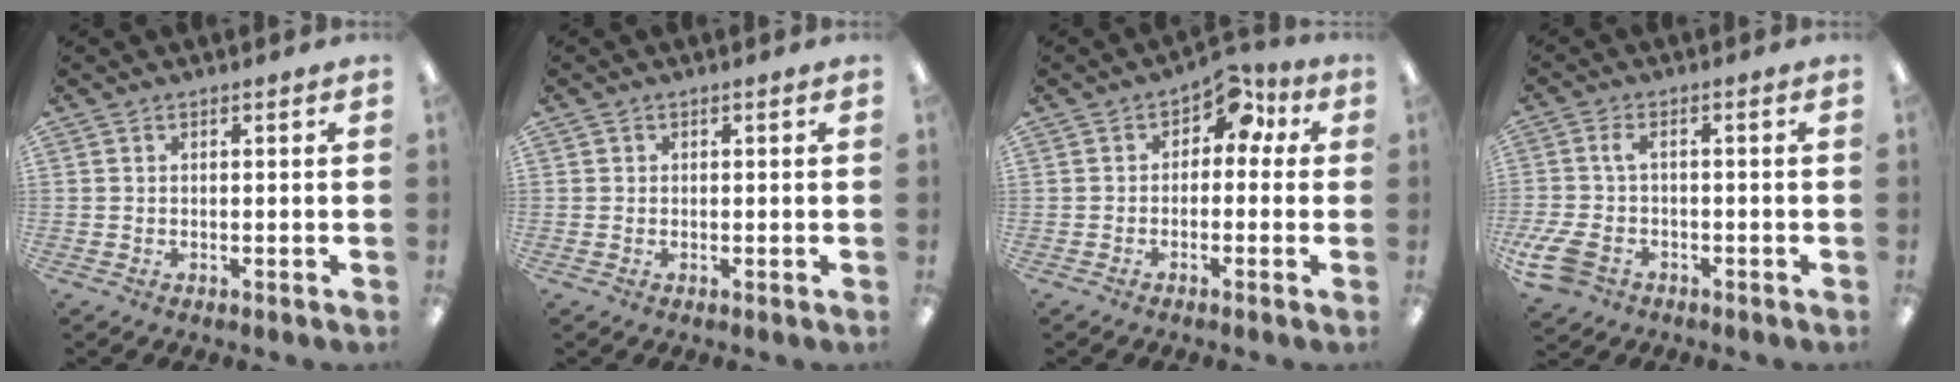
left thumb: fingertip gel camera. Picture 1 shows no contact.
{"total": 0.6, "force": [0.0, 0.6, 0.0], "torque": [0.002, 0.004, -0.002]}
{"total": 6.4, "force": [1.6, 4.4, 4.4], "torque": [-0.056, -0.001, 0.022]}
{"total": 7.3, "force": [-1.7, 4.4, 5.6], "torque": [-0.141, 0.003, -0.036]}